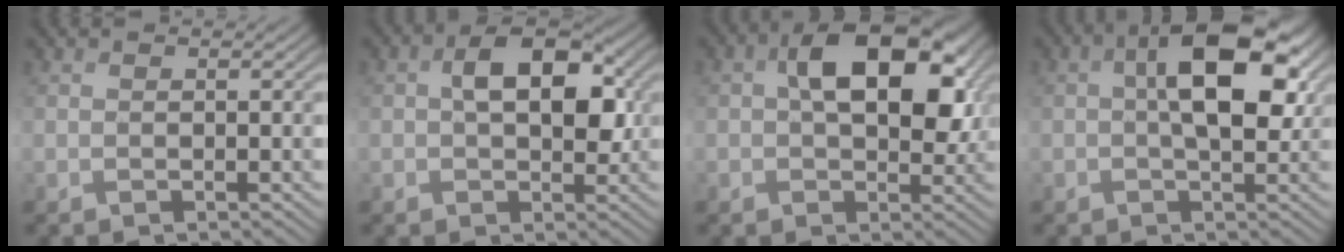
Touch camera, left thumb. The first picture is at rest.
{"total": 7.9, "force": [1.2, 5.0, 6.0], "torque": [-0.102, 0.006, 0.016]}
{"total": 12.2, "force": [2.7, 7.6, 9.1], "torque": [-0.158, 0.001, 0.044]}
{"total": 9.9, "force": [2.0, 4.9, 8.3], "torque": [-0.145, 0.006, 0.024]}